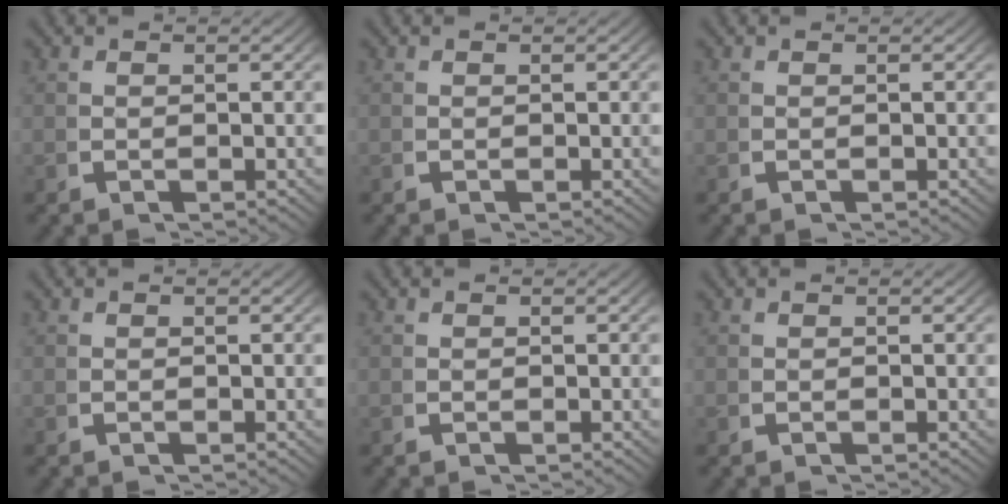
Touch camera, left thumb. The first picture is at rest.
{"total": 0.0}
{"total": 0.0}
{"total": 0.0}
{"total": 0.0}
{"total": 0.0}